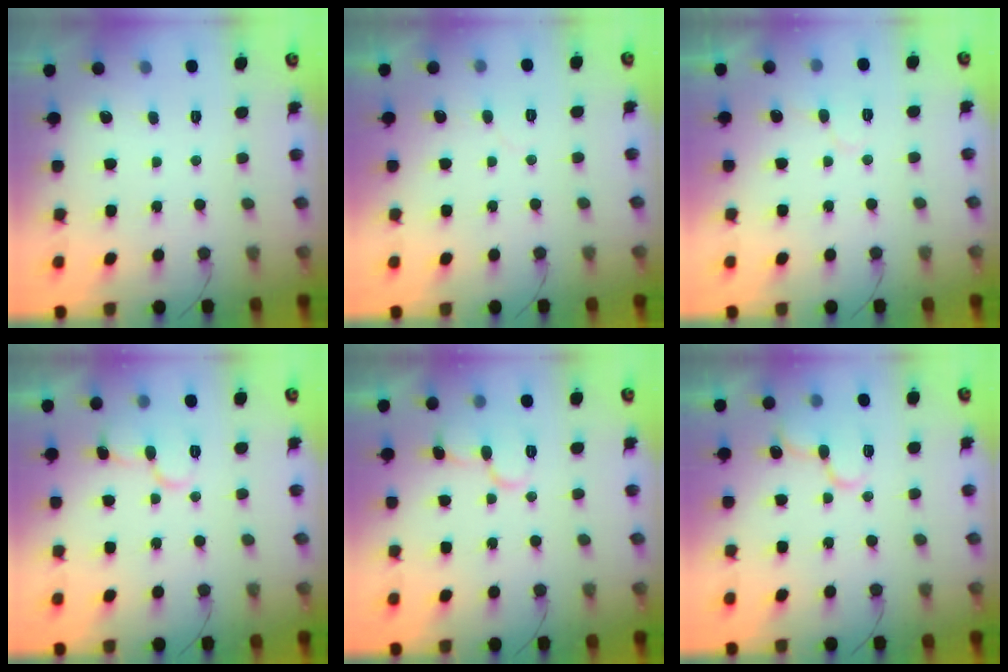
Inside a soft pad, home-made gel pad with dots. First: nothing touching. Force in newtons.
{"total": 4.4, "press": 4.3, "slide": 0.5}
{"total": 5.8, "press": 5.8, "slide": 0.3}
{"total": 10.9, "press": 10.8, "slide": 1.2}
{"total": 10.9, "press": 10.8, "slide": 1.2}
{"total": 12.4, "press": 12.3, "slide": 1.5}